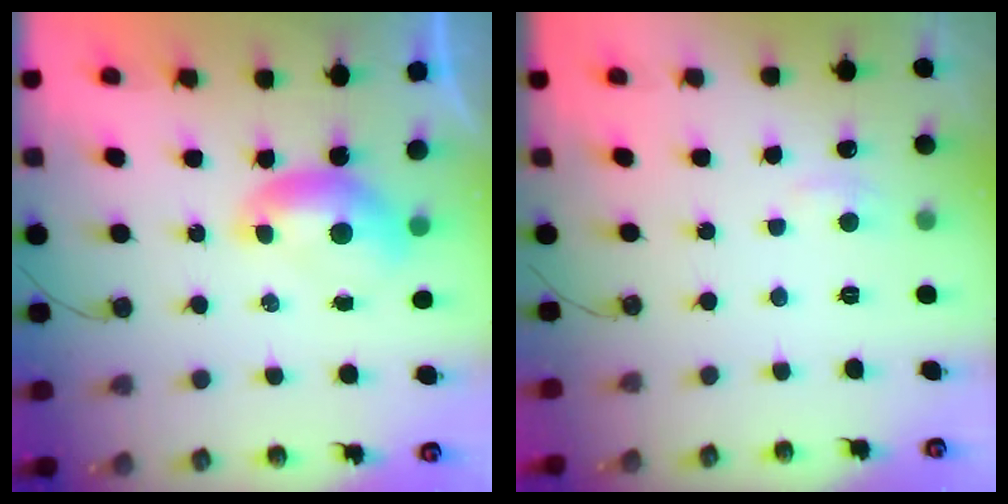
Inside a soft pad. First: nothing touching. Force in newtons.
{"total": 2.5, "press": 2.4, "slide": 0.5}